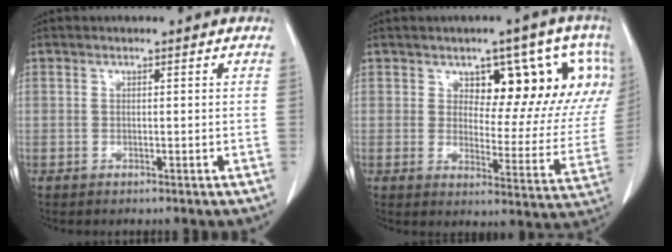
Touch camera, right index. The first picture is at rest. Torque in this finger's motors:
{"motor_torque": [0.39, 0.24, 0.23, 0.06]}